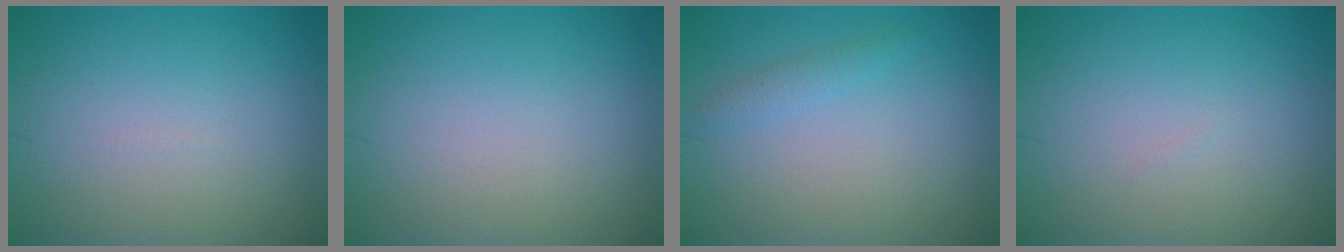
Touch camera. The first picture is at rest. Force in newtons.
{"total": 0.0}
{"total": 1.1, "press": 1.1, "slide": 0.1}
{"total": 0.0}